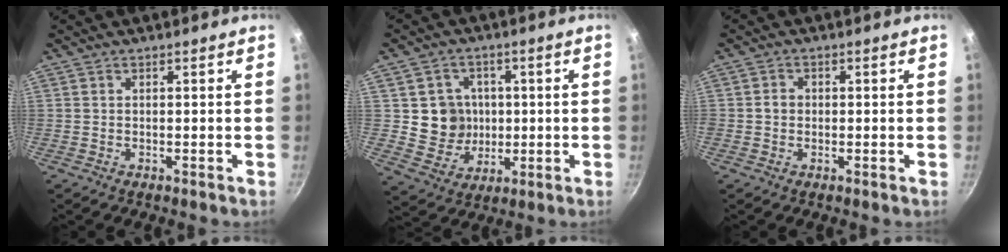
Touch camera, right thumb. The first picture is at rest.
{"total": 9.1, "force": [0.5, 8.6, 3.1], "torque": [-0.019, -0.003, 0.017]}
{"total": 2.0, "force": [-0.2, 1.7, 1.0], "torque": [-0.011, 0.009, -0.006]}